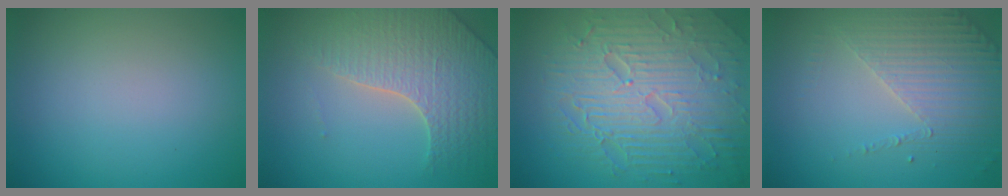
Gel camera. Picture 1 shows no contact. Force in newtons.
{"total": 4.3, "press": 4.2, "slide": 0.8}
{"total": 10.1, "press": 6.6, "slide": 7.6}
{"total": 4.3, "press": 3.2, "slide": 2.9}